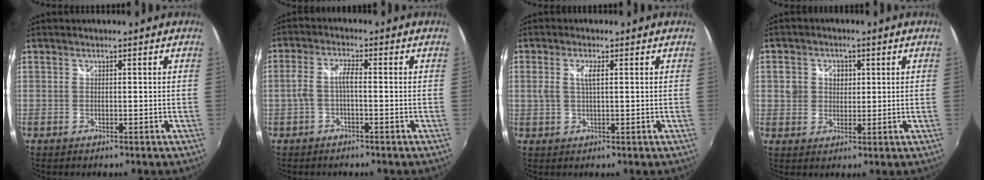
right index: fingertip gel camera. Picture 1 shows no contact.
{"total": 3.6, "force": [-1.1, 0.7, 3.4], "torque": [-0.075, 0.008, -0.021]}
{"total": 2.9, "force": [0.7, 0.8, 2.7], "torque": [-0.054, -0.001, 0.013]}
{"total": 4.6, "force": [0.7, 4.2, 1.8], "torque": [-0.027, 0.010, 0.010]}